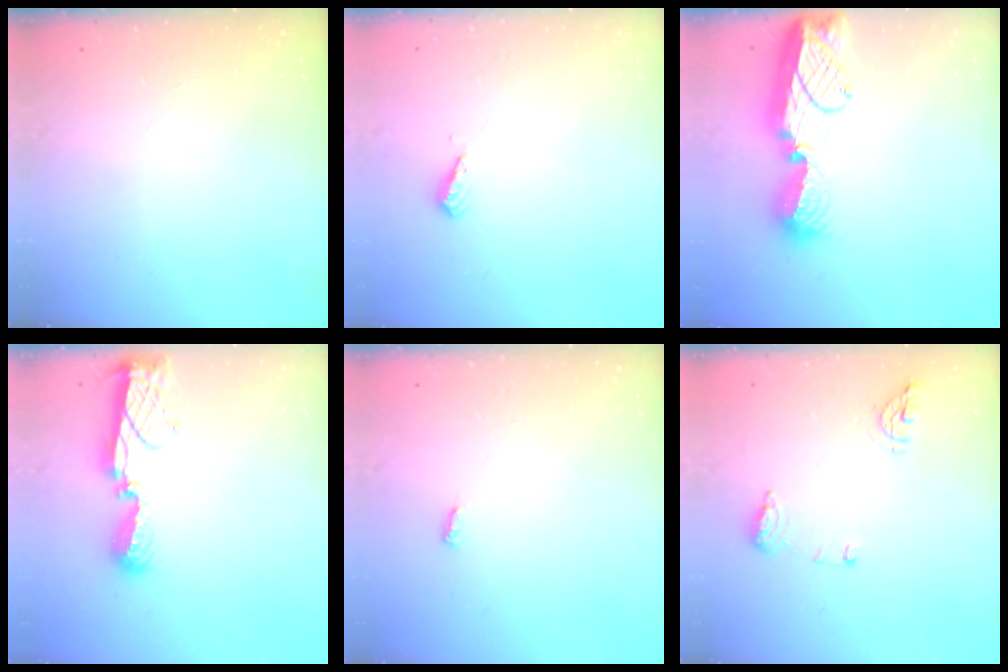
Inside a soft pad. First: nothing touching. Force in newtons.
{"total": 2.8, "press": 2.8, "slide": 0.7}
{"total": 14.7, "press": 14.7, "slide": 1.1}
{"total": 8.4, "press": 8.4, "slide": 0.8}
{"total": 2.8, "press": 2.8, "slide": 0.4}
{"total": 7.9, "press": 7.8, "slide": 1.5}